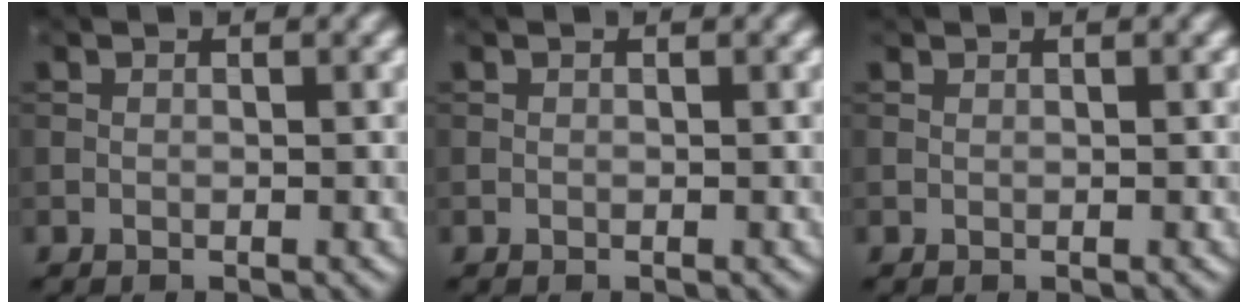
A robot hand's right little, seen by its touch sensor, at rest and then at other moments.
{"total": 0.0}
{"total": 0.0}